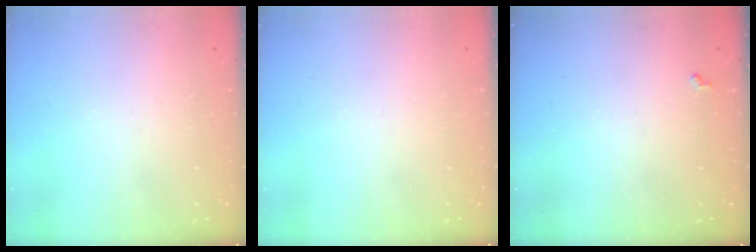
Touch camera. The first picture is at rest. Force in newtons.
{"total": 0.0}
{"total": 3.0, "press": 3.0, "slide": 0.5}